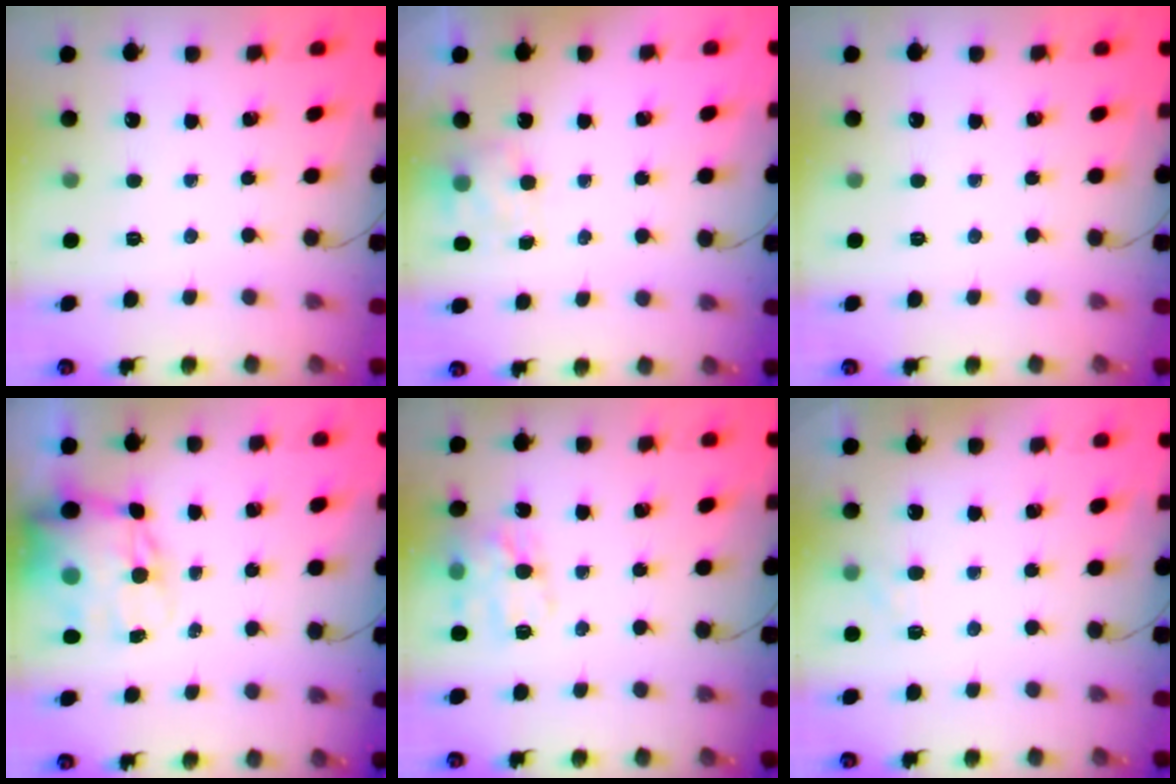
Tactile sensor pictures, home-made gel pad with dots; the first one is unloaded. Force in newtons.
{"total": 6.2, "press": 6.0, "slide": 1.5}
{"total": 0.0}
{"total": 15.7, "press": 15.2, "slide": 3.7}
{"total": 13.1, "press": 13.1, "slide": 0.5}
{"total": 5.3, "press": 5.1, "slide": 1.4}